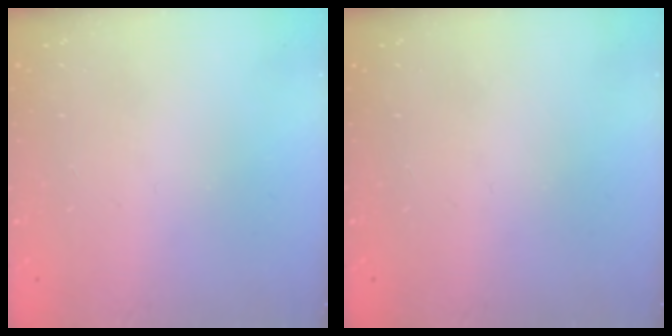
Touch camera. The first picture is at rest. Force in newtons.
{"total": 0.0}